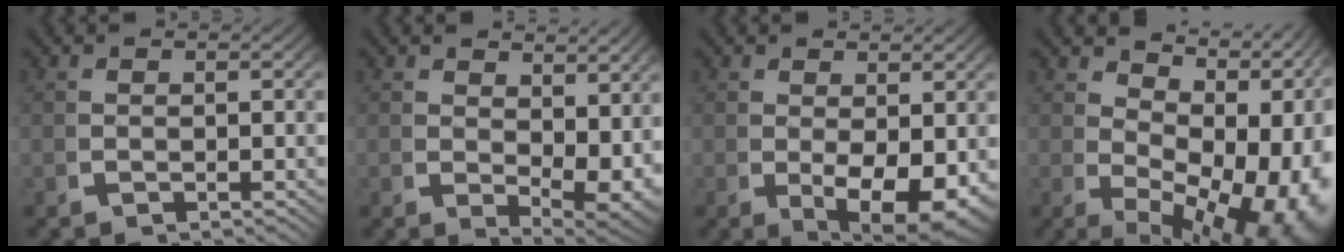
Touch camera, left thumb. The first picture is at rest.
{"total": 4.3, "force": [0.8, 2.3, 3.6], "torque": [-0.042, -0.026, 0.028]}
{"total": 6.2, "force": [-0.9, 3.6, 5.0], "torque": [-0.083, -0.034, 0.002]}
{"total": 14.4, "force": [0.0, 8.6, 11.5], "torque": [-0.166, -0.043, 0.026]}